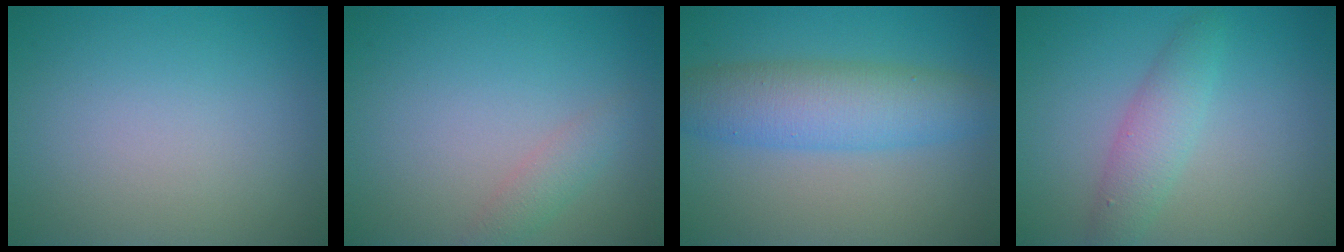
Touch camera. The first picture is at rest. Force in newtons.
{"total": 1.5, "press": 1.5, "slide": 0.0}
{"total": 5.8, "press": 5.8, "slide": 0.0}
{"total": 2.8, "press": 2.8, "slide": 0.1}